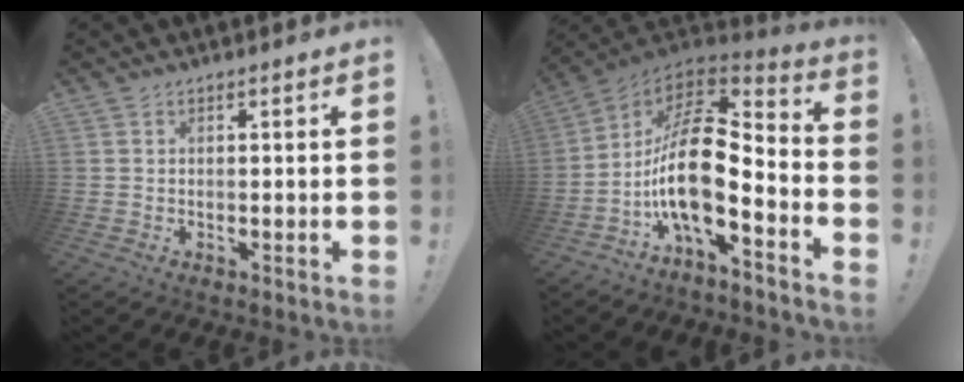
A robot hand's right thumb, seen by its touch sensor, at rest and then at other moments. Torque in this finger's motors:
{"motor_torque": [2.93, 2.07, 0.69, -0.55, 0.48]}